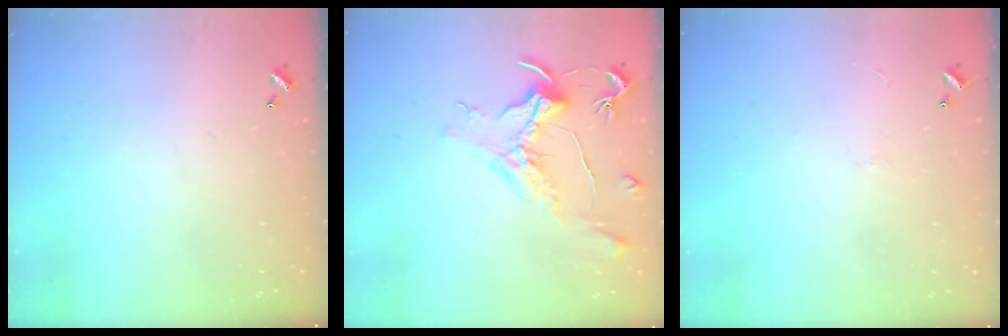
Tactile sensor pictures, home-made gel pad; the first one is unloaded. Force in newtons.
{"total": 1.6, "press": 1.4, "slide": 0.7}
{"total": 0.7, "press": 0.3, "slide": 0.7}